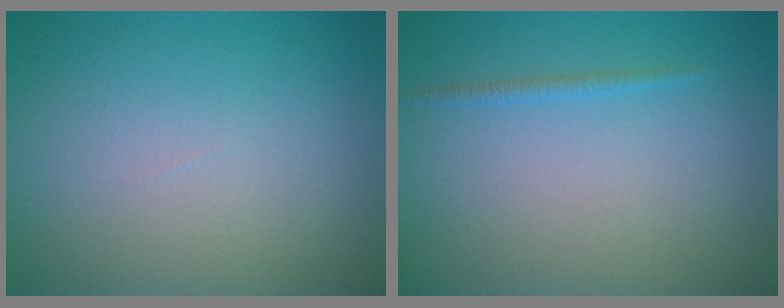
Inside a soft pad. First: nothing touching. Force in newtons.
{"total": 0.8, "press": 0.8, "slide": 0.1}